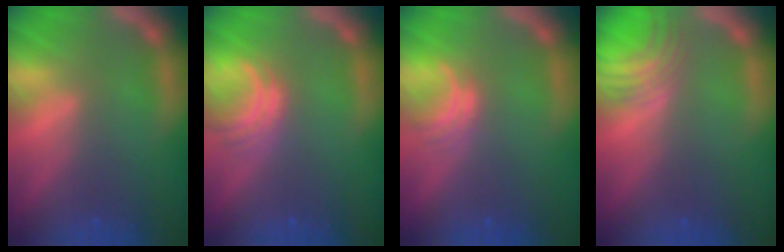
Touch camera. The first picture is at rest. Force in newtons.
{"total": 3.0}
{"total": 2.0}
{"total": 4.5}